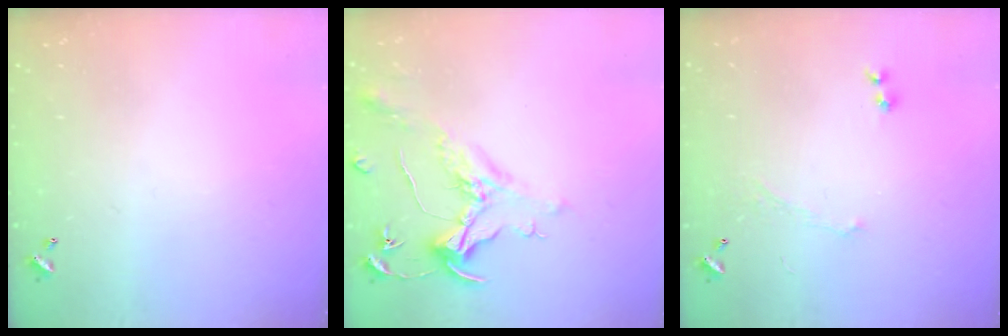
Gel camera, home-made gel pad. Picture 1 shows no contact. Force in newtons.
{"total": 1.6, "press": 1.4, "slide": 0.7}
{"total": 1.2, "press": 1.0, "slide": 0.8}